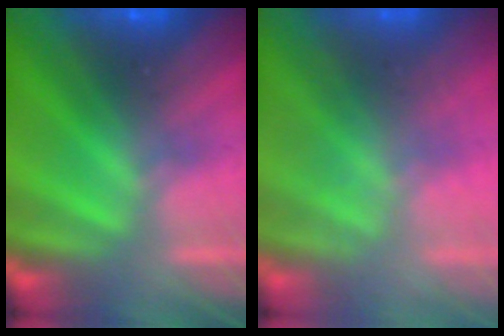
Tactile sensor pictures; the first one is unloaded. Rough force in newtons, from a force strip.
{"total": 2.2}